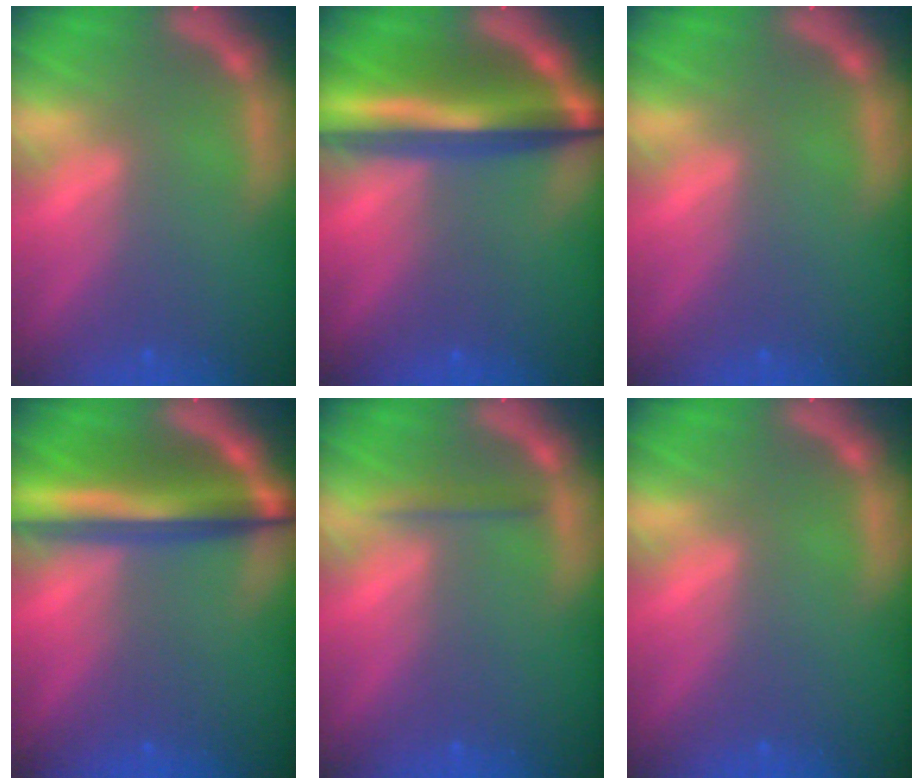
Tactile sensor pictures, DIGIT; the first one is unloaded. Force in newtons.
{"total": 10.0}
{"total": 0.0}
{"total": 8.6}
{"total": 1.4}
{"total": 0.0}